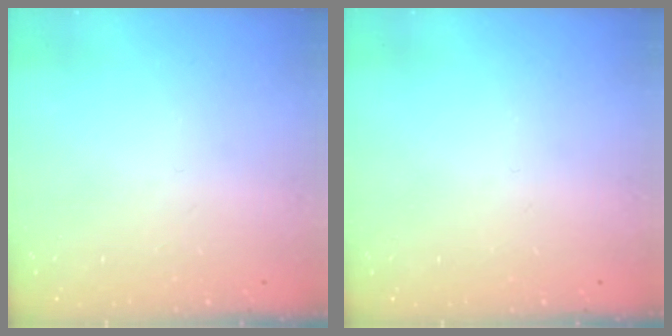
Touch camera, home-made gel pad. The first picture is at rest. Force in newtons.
{"total": 0.0}